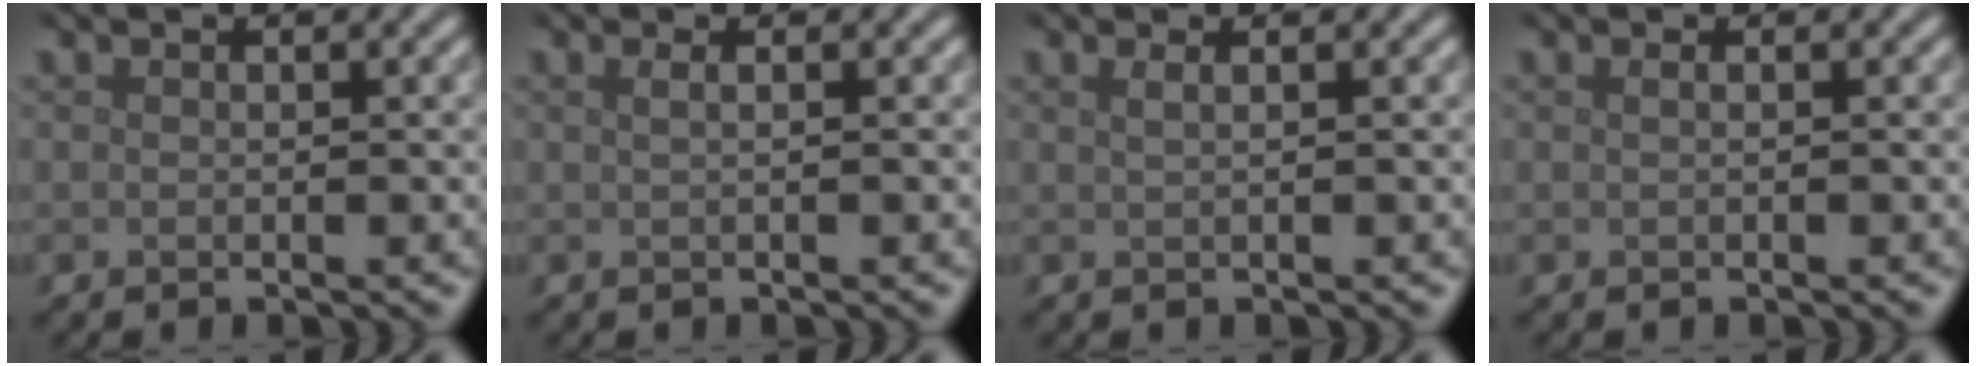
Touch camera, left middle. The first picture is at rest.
{"total": 1.5, "force": [0.5, 0.7, 1.2], "torque": [-0.011, -0.002, -0.003]}
{"total": 1.8, "force": [0.8, 0.8, 1.3], "torque": [-0.008, -0.001, -0.003]}
{"total": 0.7, "force": [0.2, 0.3, 0.6], "torque": [-0.011, 0.004, -0.001]}